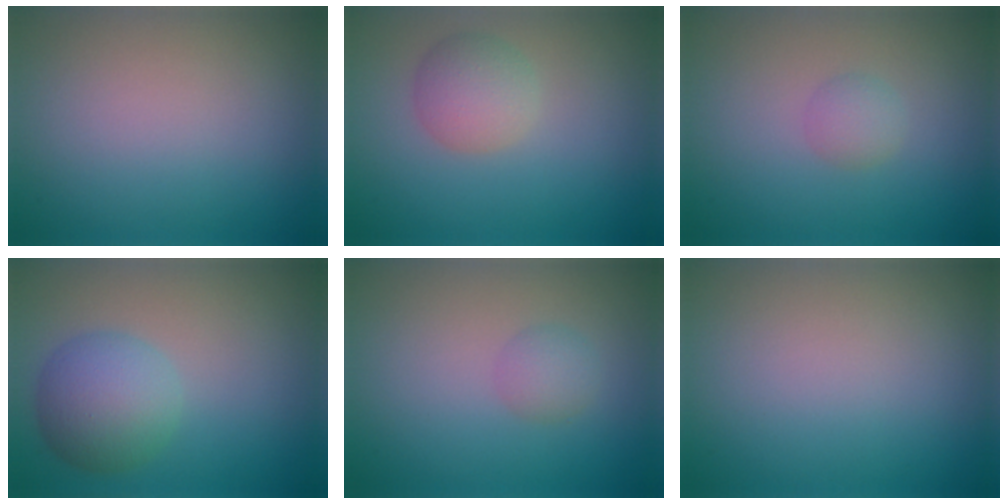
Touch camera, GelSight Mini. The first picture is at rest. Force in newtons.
{"total": 3.0, "press": 3.0, "slide": 0.1}
{"total": 1.5, "press": 1.5, "slide": 0.1}
{"total": 5.3, "press": 5.3, "slide": 0.1}
{"total": 1.6, "press": 1.6, "slide": 0.1}
{"total": 0.0}